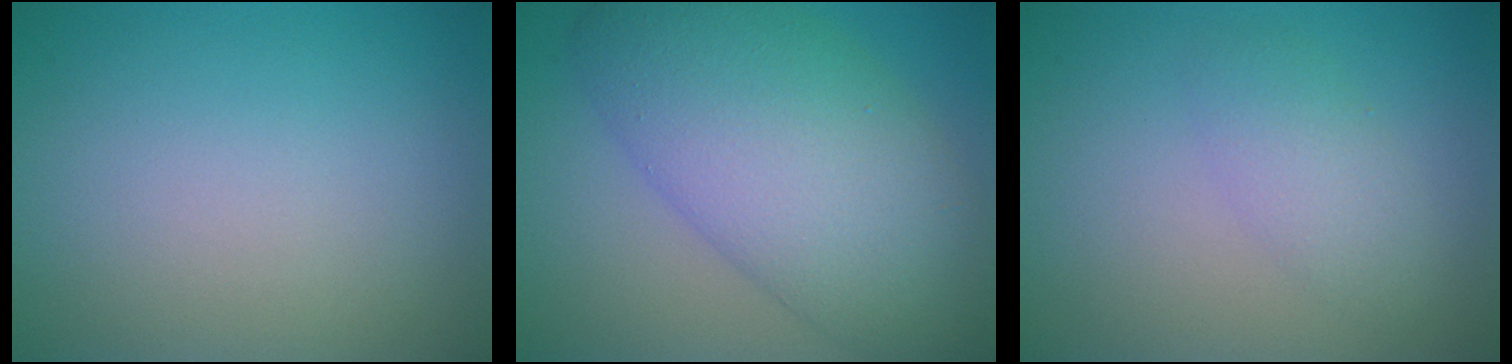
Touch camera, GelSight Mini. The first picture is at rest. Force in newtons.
{"total": 11.1, "press": 11.1, "slide": 0.3}
{"total": 2.4, "press": 2.4, "slide": 0.1}